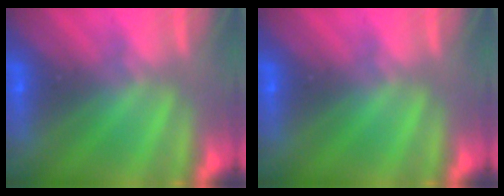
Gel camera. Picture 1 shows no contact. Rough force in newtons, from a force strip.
{"total": 0.0}